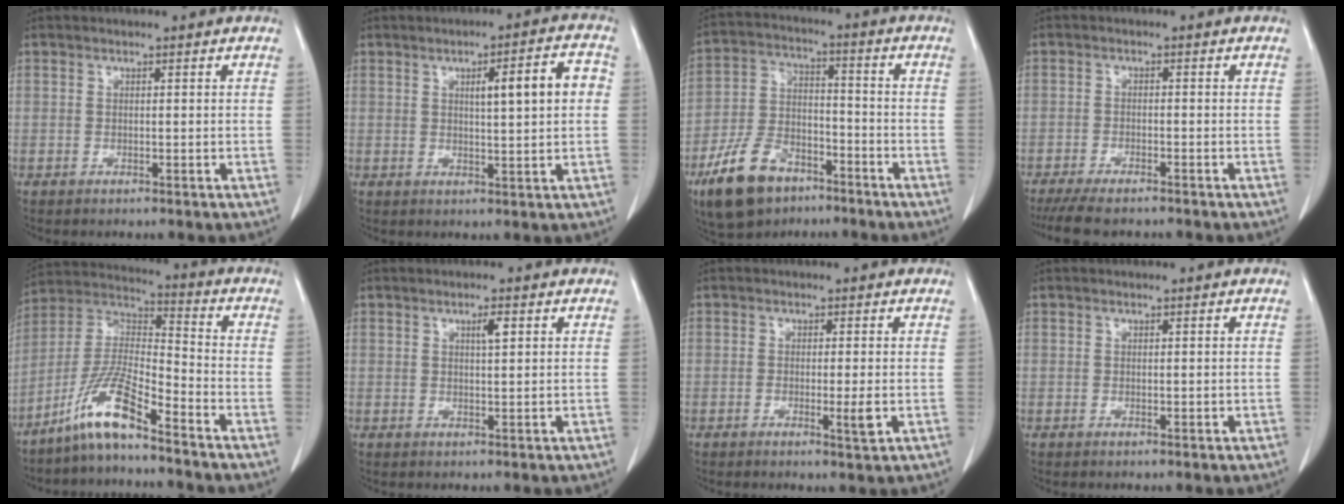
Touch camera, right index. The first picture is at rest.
{"total": 7.2, "force": [1.3, 0.9, 7.0], "torque": [-0.101, 0.015, 0.019]}
{"total": 12.3, "force": [-7.9, 6.5, 6.9], "torque": [-0.155, -0.003, -0.143]}
{"total": 7.2, "force": [-6.1, 1.5, 3.4], "torque": [-0.051, -0.015, -0.095]}
{"total": 10.8, "force": [-7.7, 0.8, 7.6], "torque": [-0.171, -0.006, -0.152]}
{"total": 1.9, "force": [0.8, 0.2, 1.7], "torque": [-0.032, -0.002, 0.013]}
{"total": 2.5, "force": [-0.6, 0.1, 2.4], "torque": [-0.035, -0.005, -0.011]}
{"total": 0.5, "force": [0.0, 0.2, 0.5], "torque": [-0.010, -0.002, 0.004]}